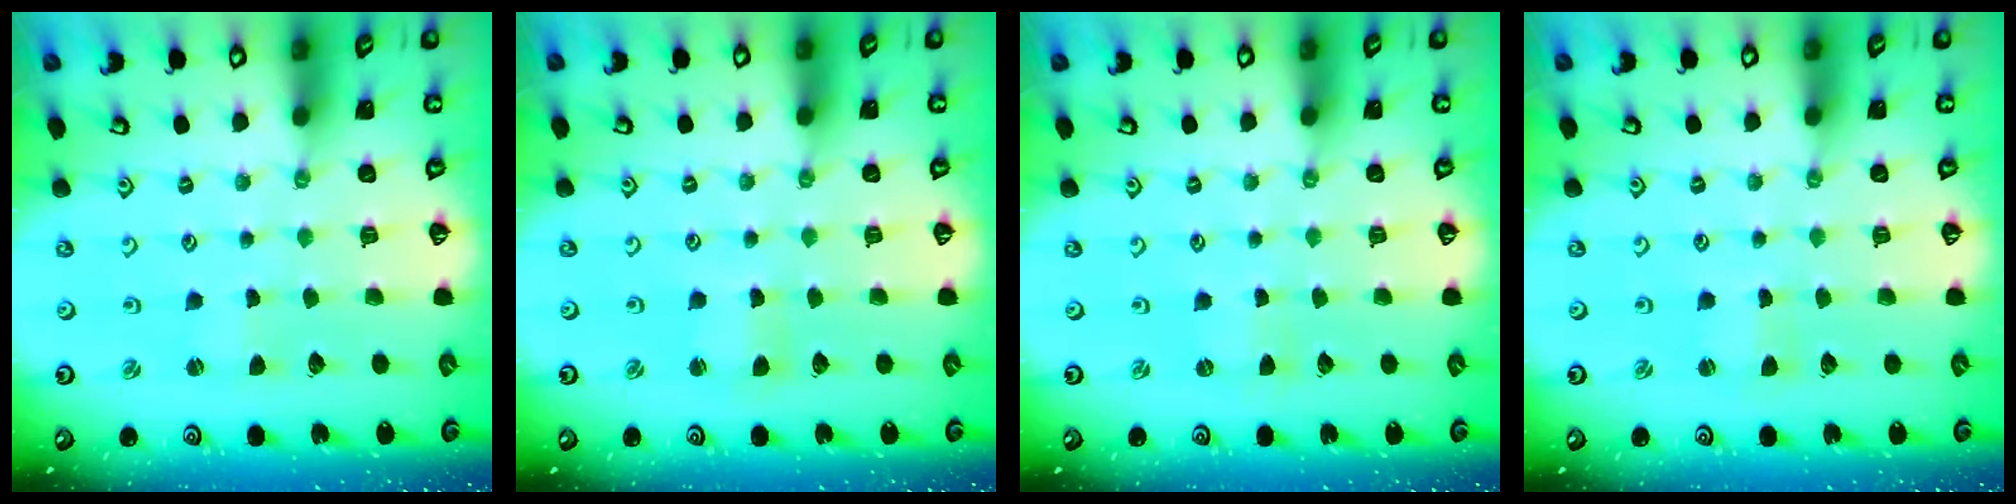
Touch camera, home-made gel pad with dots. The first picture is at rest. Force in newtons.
{"total": 1.3, "press": 1.2, "slide": 0.2}
{"total": 0.0}
{"total": 1.1, "press": 1.1, "slide": 0.1}